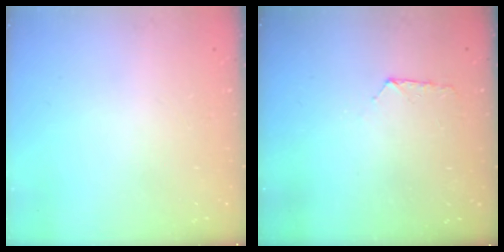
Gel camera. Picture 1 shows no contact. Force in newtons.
{"total": 5.4, "press": 5.4, "slide": 0.5}